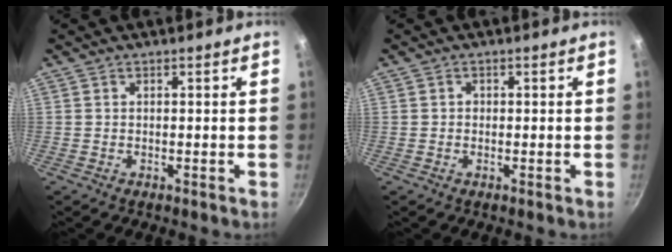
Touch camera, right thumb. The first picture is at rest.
{"total": 0.8, "force": [0.1, 0.7, 0.2], "torque": [-0.001, 0.003, 0.000]}